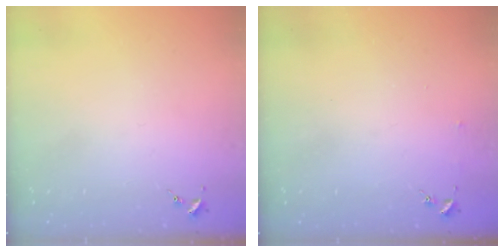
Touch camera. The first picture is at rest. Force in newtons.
{"total": 2.5, "press": 2.5, "slide": 0.2}